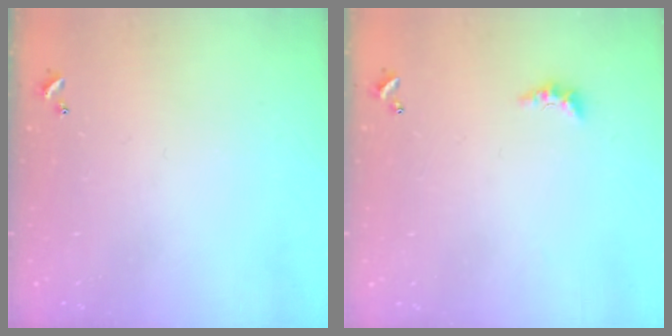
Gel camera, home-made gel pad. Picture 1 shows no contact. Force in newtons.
{"total": 2.3, "press": 2.2, "slide": 0.7}